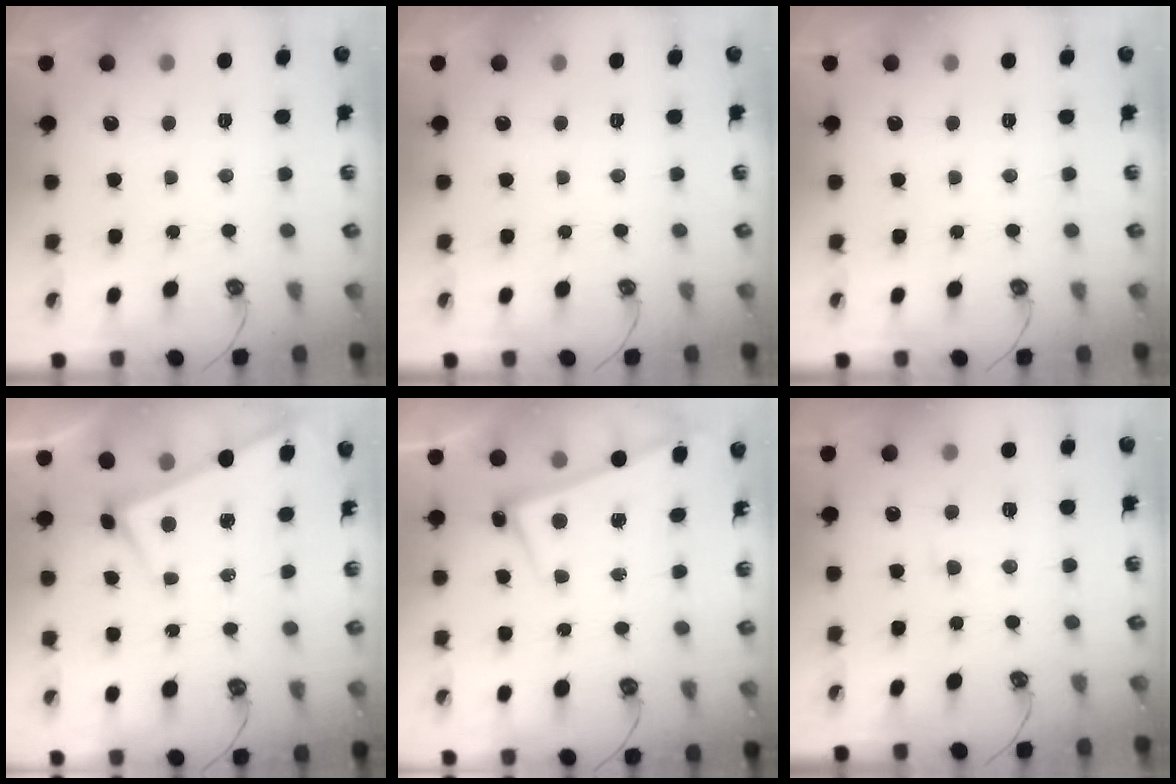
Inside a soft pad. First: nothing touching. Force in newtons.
{"total": 0.0}
{"total": 0.0}
{"total": 2.5, "press": 2.5, "slide": 0.2}
{"total": 2.6, "press": 2.4, "slide": 0.9}
{"total": 1.8, "press": 1.8, "slide": 0.5}